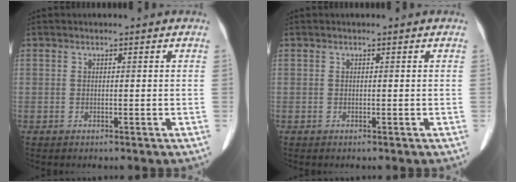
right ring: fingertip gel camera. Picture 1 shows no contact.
{"total": 0.0}